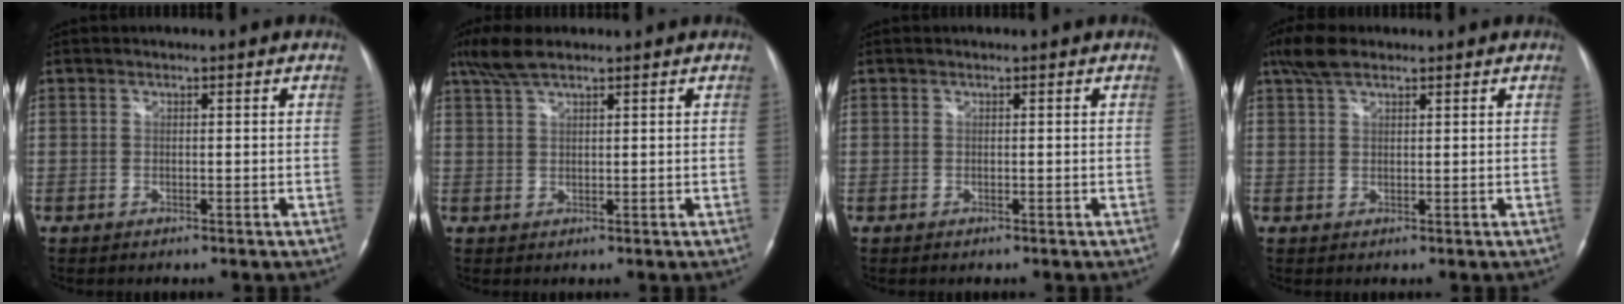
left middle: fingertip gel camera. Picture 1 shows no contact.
{"total": 4.7, "force": [3.6, 1.0, 2.9], "torque": [-0.068, 0.017, 0.073]}
{"total": 0.0}
{"total": 4.4, "force": [3.2, 1.7, 2.6], "torque": [-0.062, 0.020, 0.065]}